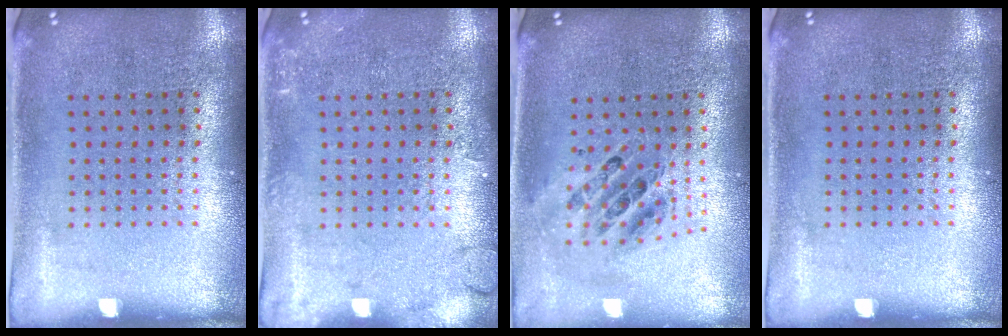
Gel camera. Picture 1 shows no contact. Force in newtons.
{"total": 1.9, "press": 1.8, "slide": 0.2}
{"total": 0.8, "press": 0.8, "slide": 0.1}
{"total": 0.0}